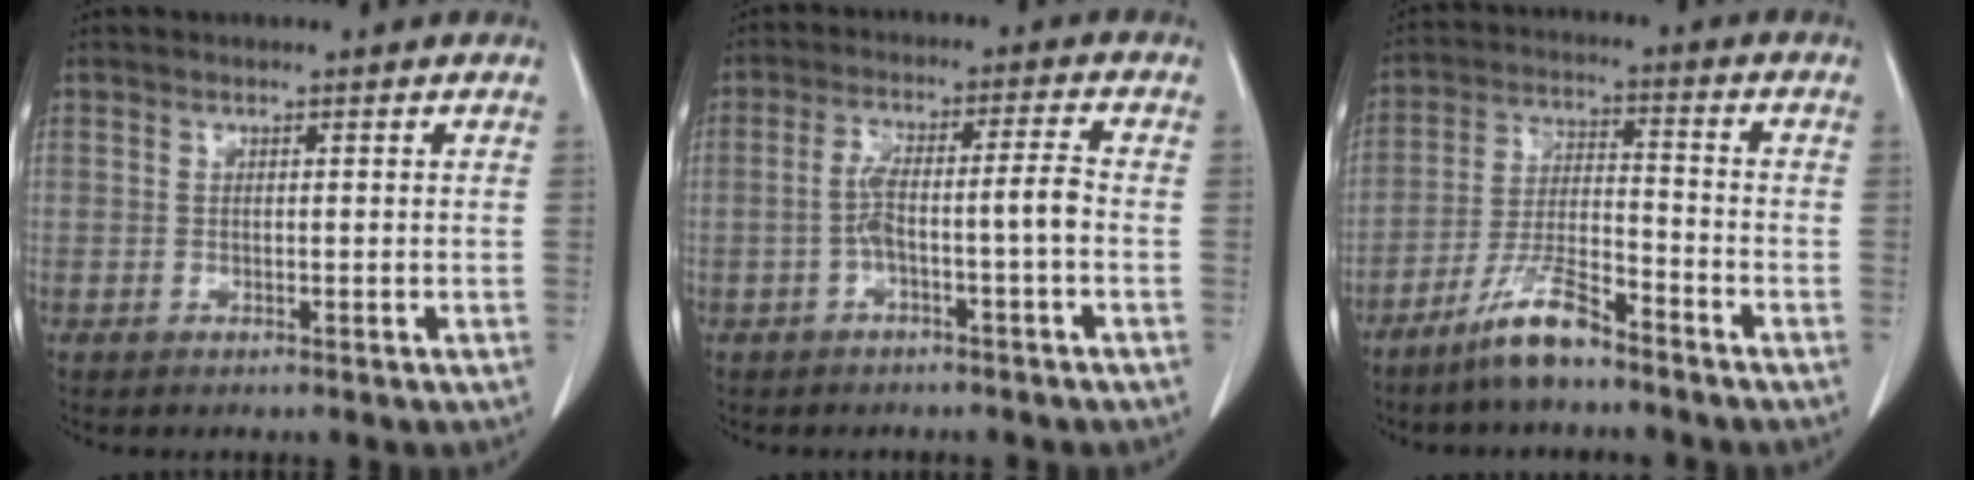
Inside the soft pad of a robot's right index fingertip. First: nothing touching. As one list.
[{"total": 5.8, "force": [-1.8, 0.1, 5.5], "torque": [-0.108, 0.026, -0.026]}, {"total": 8.7, "force": [-6.7, 1.4, 5.3], "torque": [-0.111, -0.013, -0.129]}]